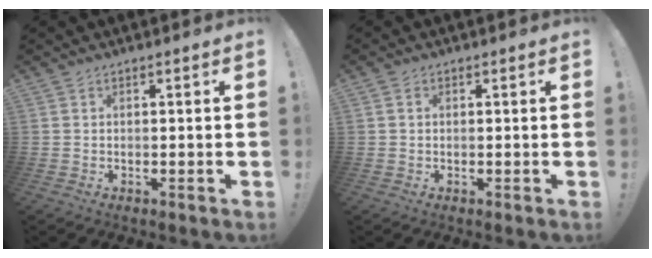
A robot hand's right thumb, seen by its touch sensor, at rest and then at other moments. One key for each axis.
{"total": 1.1, "fx": 0.3, "fy": 1.0, "fz": 0.4, "tx": -0.002, "ty": 0.002, "tz": 0.004}